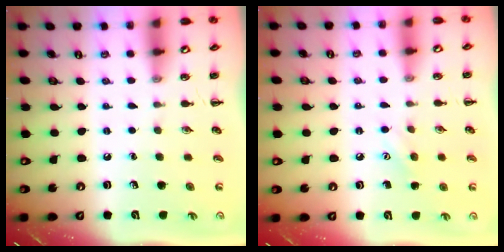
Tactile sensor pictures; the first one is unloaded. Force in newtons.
{"total": 6.2, "press": 6.1, "slide": 1.2}